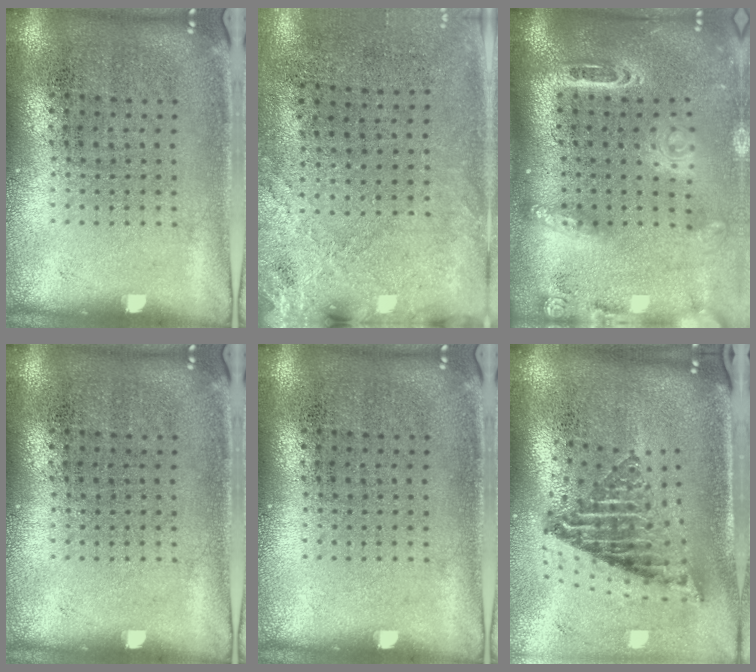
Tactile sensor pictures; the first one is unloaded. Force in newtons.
{"total": 2.4, "press": 2.0, "slide": 1.3}
{"total": 2.5, "press": 1.8, "slide": 1.8}
{"total": 0.0}
{"total": 0.0}
{"total": 2.5, "press": 1.6, "slide": 1.9}